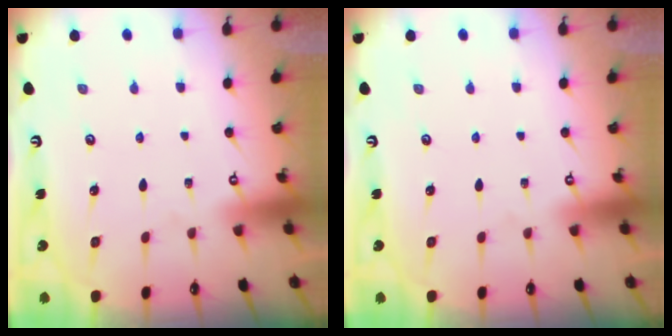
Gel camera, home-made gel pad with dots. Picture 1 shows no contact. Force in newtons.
{"total": 0.0}